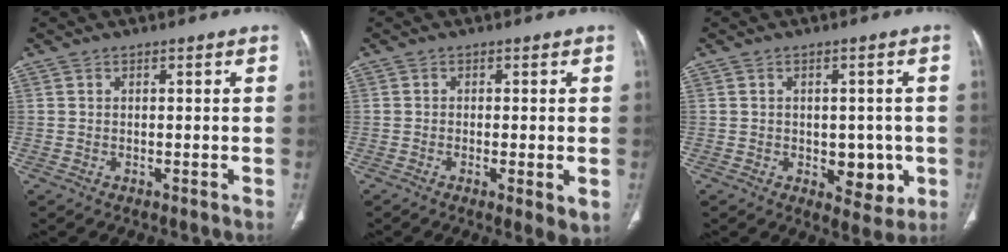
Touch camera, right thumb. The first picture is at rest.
{"total": 7.4, "force": [-2.3, 1.9, 6.7], "torque": [-0.101, -0.018, -0.033]}
{"total": 7.0, "force": [-1.4, 4.5, 5.2], "torque": [-0.031, -0.004, -0.010]}